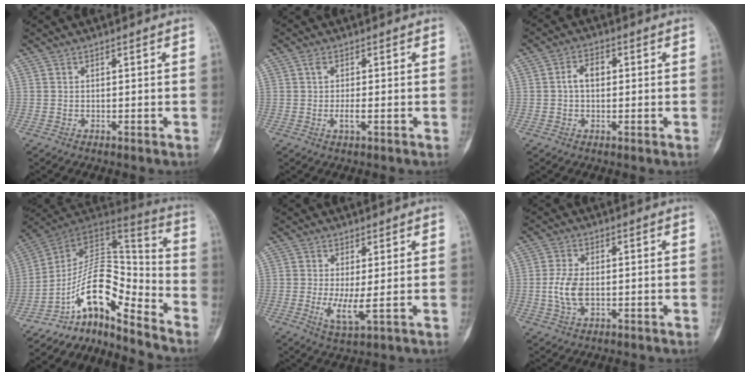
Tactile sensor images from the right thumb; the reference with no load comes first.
{"total": 2.6, "force": [-0.5, 0.8, 2.4], "torque": [-0.052, 0.000, -0.011]}
{"total": 3.9, "force": [0.2, 2.6, 3.0], "torque": [-0.047, 0.014, -0.001]}
{"total": 15.0, "force": [-10.4, 5.6, 9.2], "torque": [-0.122, 0.127, -0.184]}
{"total": 5.1, "force": [-0.5, 1.2, 5.0], "torque": [-0.107, -0.018, -0.009]}
{"total": 5.8, "force": [-0.6, 3.3, 4.8], "torque": [-0.106, 0.002, -0.014]}